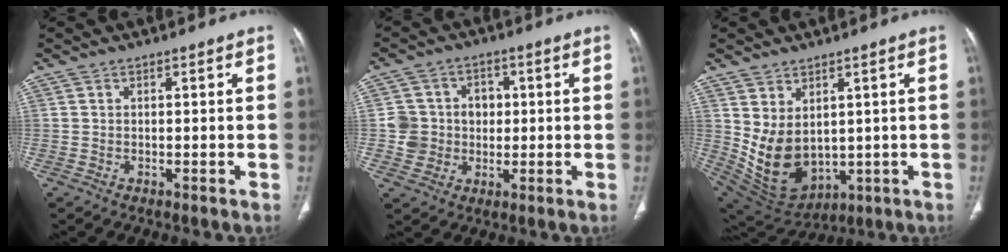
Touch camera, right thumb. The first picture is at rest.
{"total": 8.1, "force": [0.0, 7.9, 1.9], "torque": [0.007, 0.015, 0.000]}
{"total": 11.3, "force": [1.4, 7.8, 8.1], "torque": [-0.131, -0.019, 0.065]}